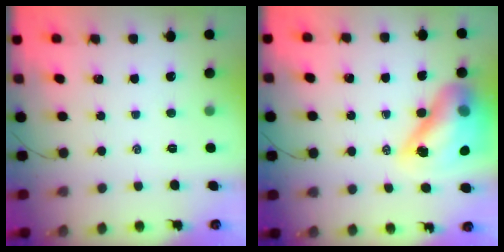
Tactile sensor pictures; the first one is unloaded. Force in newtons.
{"total": 18.3, "press": 17.6, "slide": 4.9}